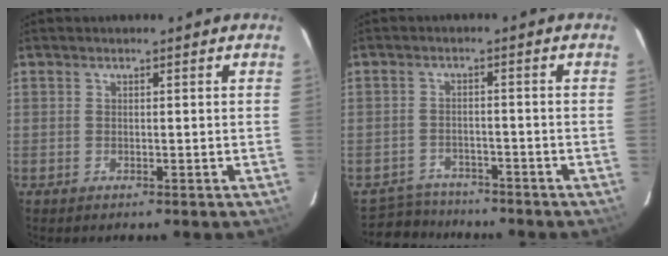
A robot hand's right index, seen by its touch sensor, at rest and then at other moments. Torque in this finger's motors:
{"motor_torque": [0.06, -0.13, 0.01, -0.02]}